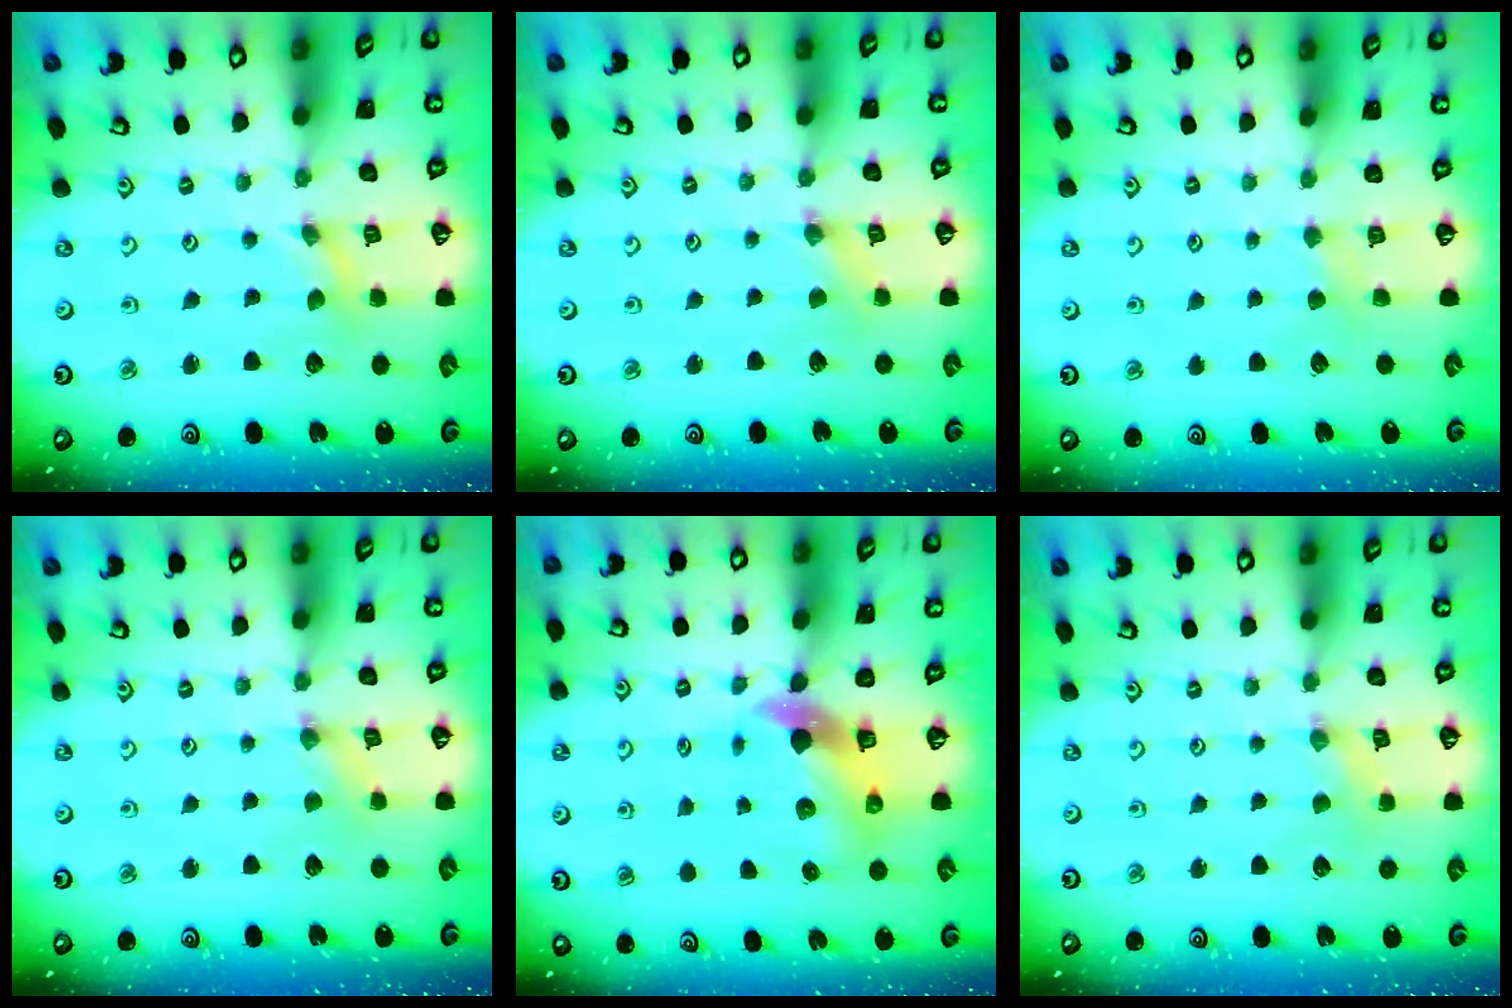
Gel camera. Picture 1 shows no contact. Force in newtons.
{"total": 0.9, "press": 0.8, "slide": 0.3}
{"total": 1.9, "press": 1.8, "slide": 0.4}
{"total": 0.8, "press": 0.7, "slide": 0.2}
{"total": 6.9, "press": 6.9, "slide": 1.0}
{"total": 2.1, "press": 2.1, "slide": 0.4}